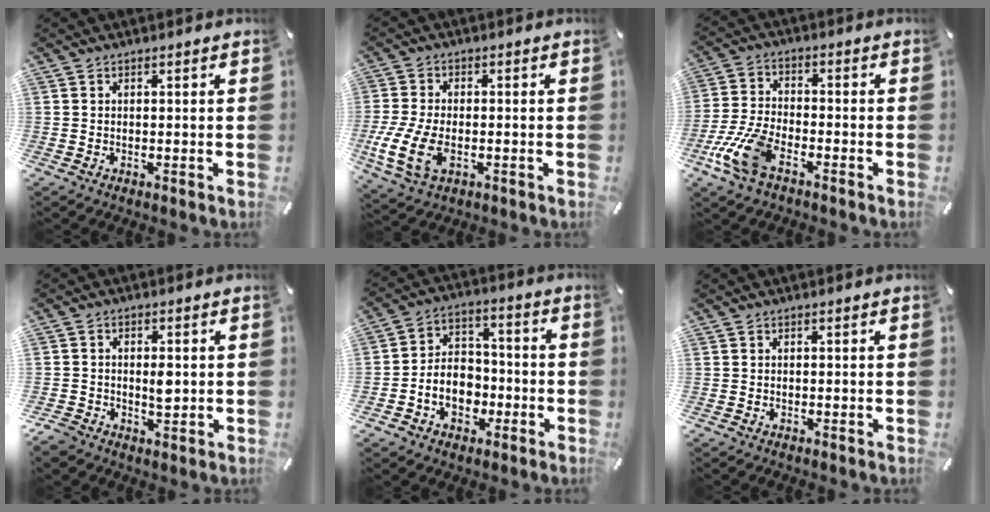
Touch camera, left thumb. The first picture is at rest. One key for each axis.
{"total": 10.0, "fx": -2.4, "fy": 6.0, "fz": 7.6, "tx": -0.172, "ty": -0.005, "tz": -0.040}
{"total": 10.7, "fx": -5.5, "fy": 5.1, "fz": 7.6, "tx": -0.179, "ty": 0.004, "tz": -0.105}
{"total": 4.6, "fx": -0.4, "fy": 3.6, "fz": 2.8, "tx": -0.051, "ty": 0.000, "tz": -0.010}
{"total": 10.0, "fx": -3.4, "fy": 8.1, "fz": 4.7, "tx": -0.085, "ty": 0.026, "tz": -0.060}
{"total": 0.0}